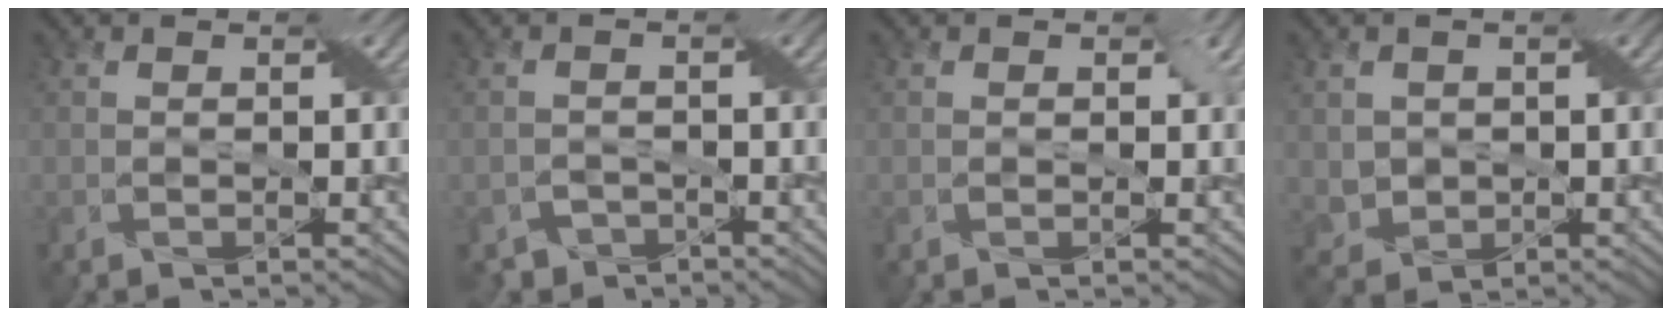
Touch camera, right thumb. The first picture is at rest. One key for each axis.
{"total": 2.5, "fx": -2.2, "fy": 1.2, "fz": 0.2, "tx": -0.001, "ty": -0.004, "tz": -0.040}
{"total": 1.5, "fx": 0.2, "fy": 1.2, "fz": 0.8, "tx": -0.017, "ty": -0.002, "tz": 0.001}
{"total": 2.6, "fx": 0.5, "fy": 2.5, "fz": 0.6, "tx": -0.029, "ty": -0.008, "tz": 0.010}